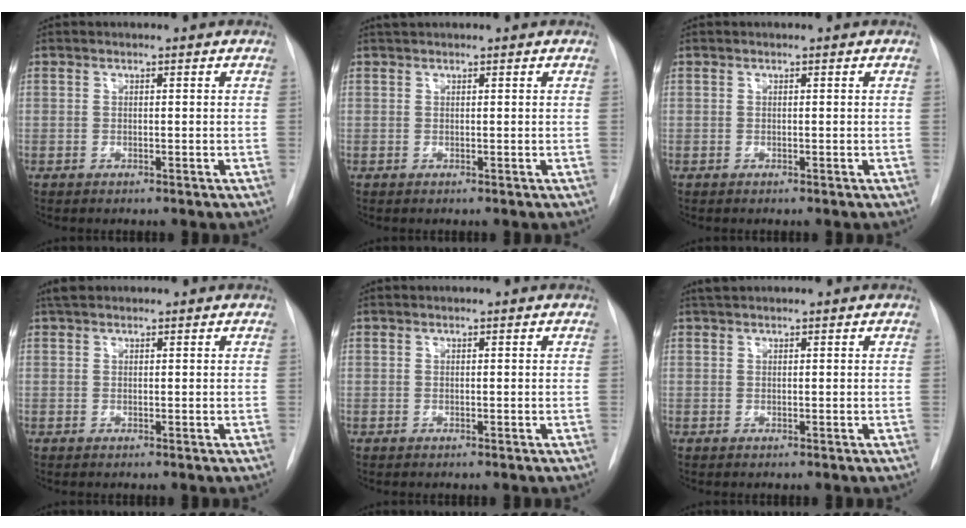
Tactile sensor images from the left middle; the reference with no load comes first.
{"total": 1.1, "force": [1.0, 0.1, 0.3], "torque": [-0.012, 0.017, 0.022]}
{"total": 0.0}
{"total": 1.9, "force": [1.5, 0.8, 0.7], "torque": [-0.015, 0.017, 0.027]}
{"total": 0.0}
{"total": 1.2, "force": [1.1, 0.2, 0.4], "torque": [-0.014, 0.015, 0.024]}